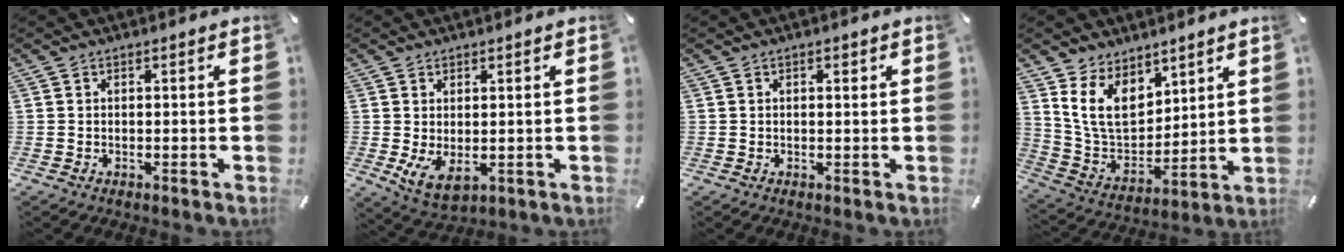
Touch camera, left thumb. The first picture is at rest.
{"total": 5.6, "force": [0.6, 3.2, 4.5], "torque": [-0.099, -0.011, 0.010]}
{"total": 0.9, "force": [0.3, 0.5, 0.7], "torque": [-0.015, 0.005, 0.004]}
{"total": 12.5, "force": [7.1, 8.6, 5.6], "torque": [-0.136, -0.047, 0.137]}